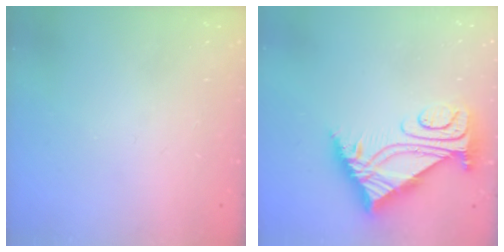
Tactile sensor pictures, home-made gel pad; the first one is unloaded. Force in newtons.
{"total": 8.2, "press": 8.2, "slide": 0.8}